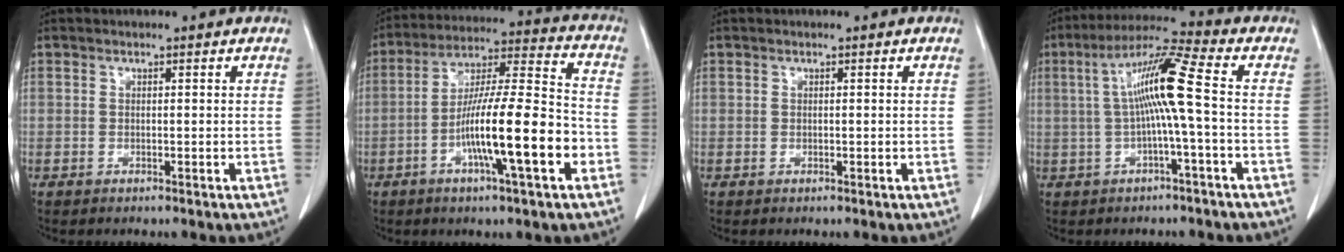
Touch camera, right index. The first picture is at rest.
{"total": 16.2, "force": [-5.6, 1.1, 15.2], "torque": [-0.264, 0.002, -0.094]}
{"total": 0.0}
{"total": 9.5, "force": [0.0, -0.9, 9.5], "torque": [-0.176, 0.024, 0.000]}